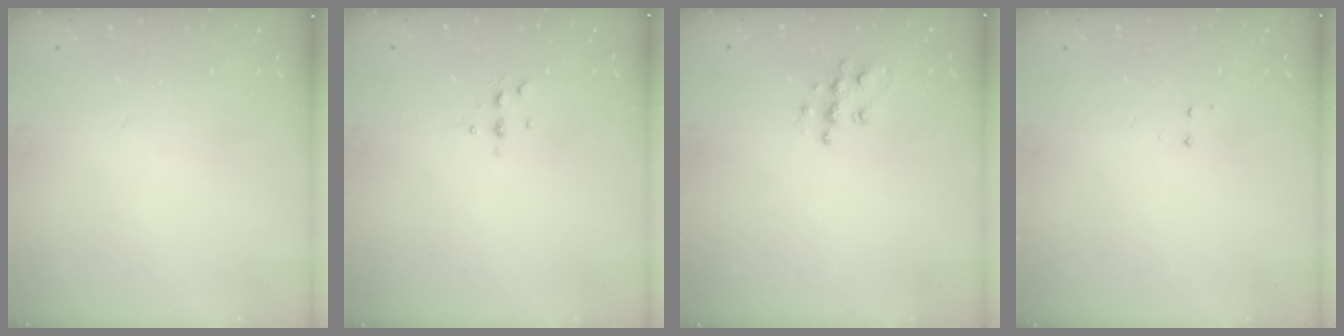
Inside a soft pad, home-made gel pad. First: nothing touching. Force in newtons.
{"total": 4.4, "press": 4.3, "slide": 0.5}
{"total": 7.7, "press": 7.7, "slide": 0.3}
{"total": 4.0, "press": 4.0, "slide": 0.4}